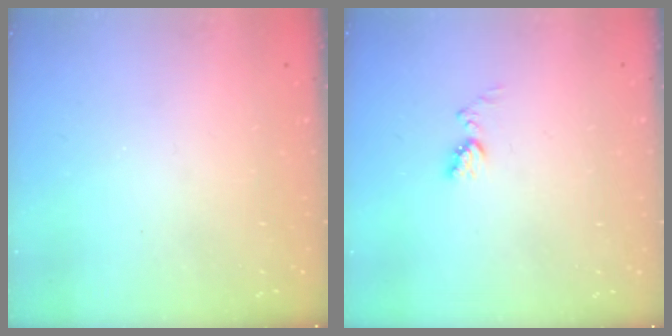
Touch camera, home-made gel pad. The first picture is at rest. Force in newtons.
{"total": 4.9, "press": 4.9, "slide": 0.7}